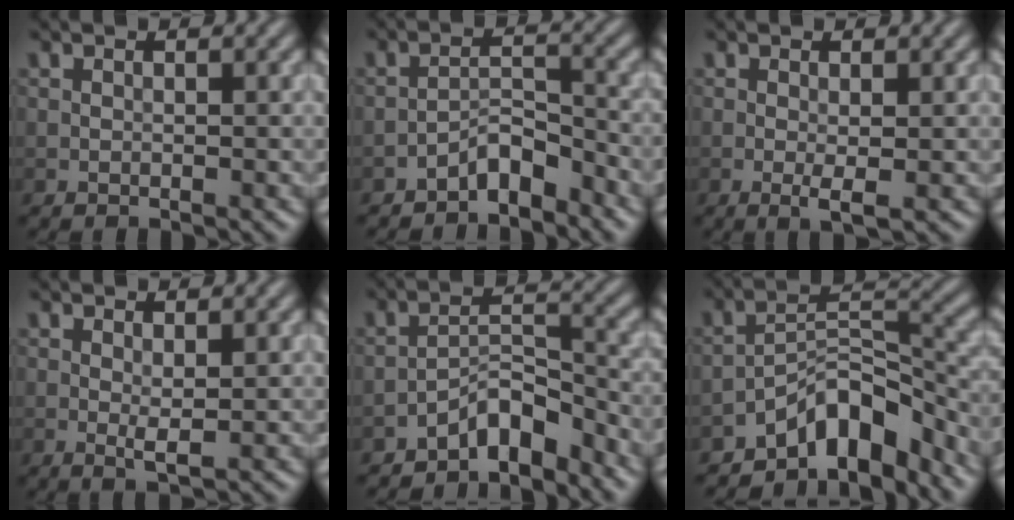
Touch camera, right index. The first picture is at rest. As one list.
[{"total": 3.0, "force": [-2.5, 0.8, 1.4], "torque": [-0.019, 0.018, -0.047]}, {"total": 1.6, "force": [-0.2, 0.2, 1.5], "torque": [-0.029, -0.005, -0.004]}, {"total": 1.4, "force": [0.3, 0.3, 1.3], "torque": [-0.025, -0.004, 0.005]}, {"total": 4.4, "force": [-3.5, 1.4, 2.2], "torque": [-0.027, 0.018, -0.067]}, {"total": 7.4, "force": [-5.7, 2.7, 3.9], "torque": [-0.037, 0.011, -0.104]}]